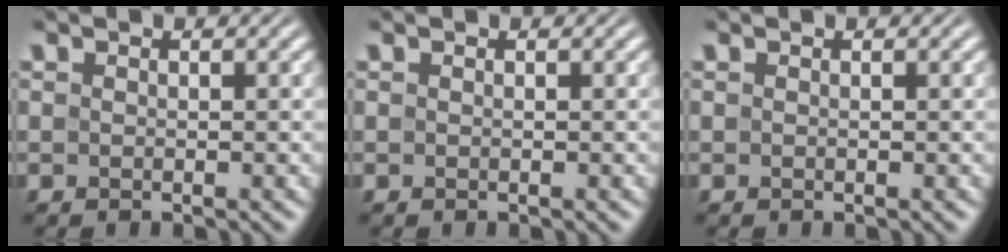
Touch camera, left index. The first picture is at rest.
{"total": 0.0}
{"total": 0.0}